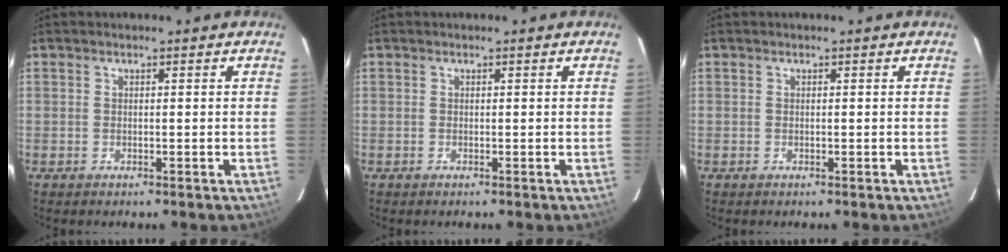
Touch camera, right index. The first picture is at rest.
{"total": 0.0}
{"total": 0.0}